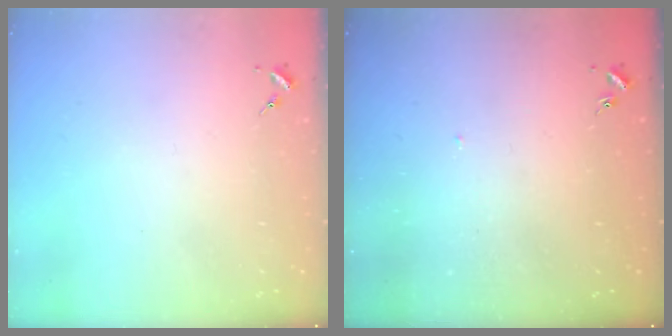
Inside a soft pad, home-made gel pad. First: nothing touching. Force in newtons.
{"total": 1.2, "press": 1.2, "slide": 0.1}